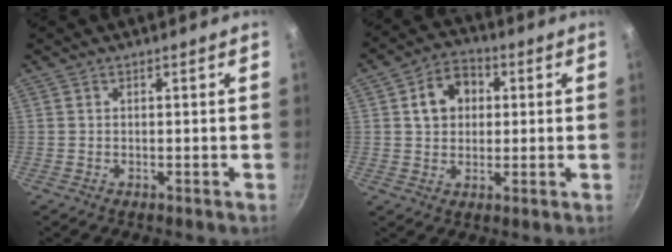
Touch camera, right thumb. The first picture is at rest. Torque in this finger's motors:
{"motor_torque": [0.32, 2.32, 0.94, 0.57, 0.02]}